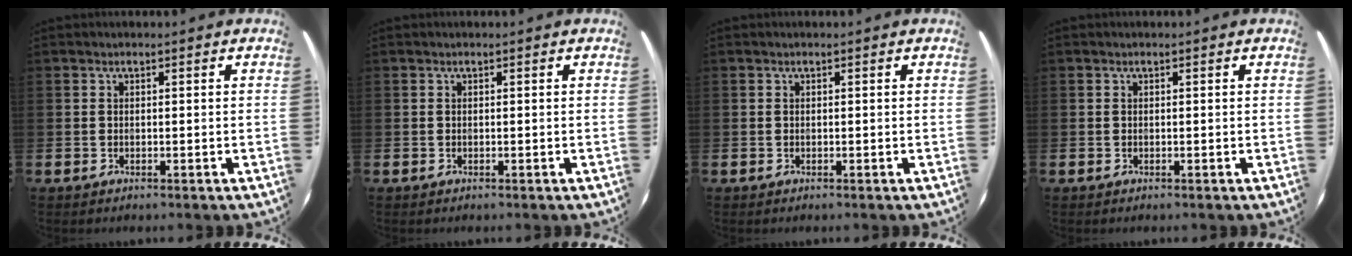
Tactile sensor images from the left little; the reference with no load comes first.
{"total": 0.0}
{"total": 0.0}
{"total": 0.0}